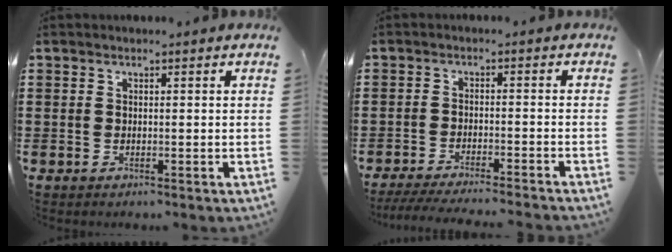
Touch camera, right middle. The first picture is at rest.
{"total": 3.7, "force": [-3.4, -0.3, 1.2], "torque": [-0.025, -0.008, -0.070]}